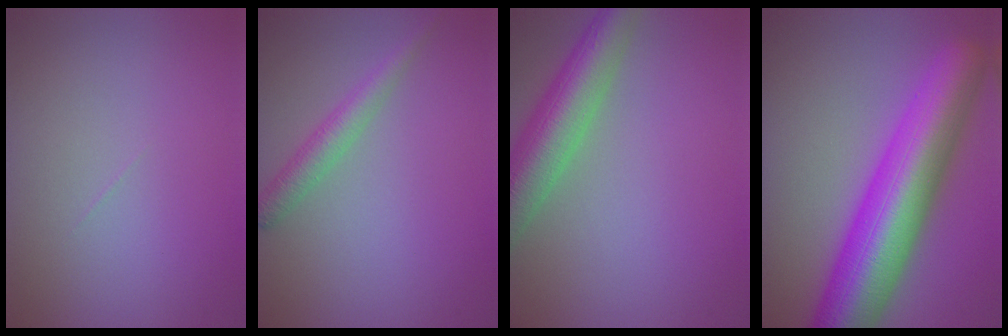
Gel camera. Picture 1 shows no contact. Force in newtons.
{"total": 2.2, "press": 2.2, "slide": 0.1}
{"total": 6.7, "press": 6.7, "slide": 0.2}
{"total": 11.6, "press": 11.6, "slide": 0.4}